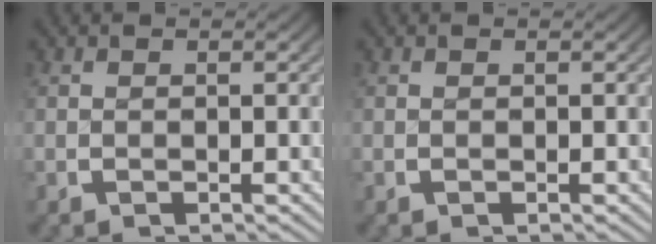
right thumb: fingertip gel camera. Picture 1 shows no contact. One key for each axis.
{"total": 0.0}